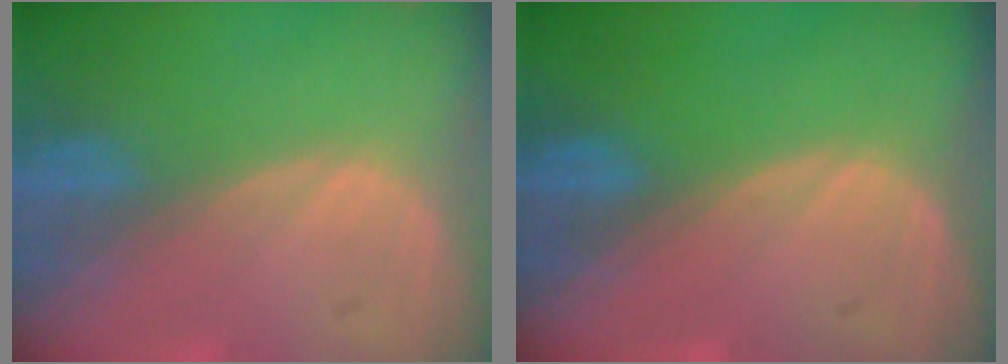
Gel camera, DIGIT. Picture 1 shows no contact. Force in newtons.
{"total": 0.0}